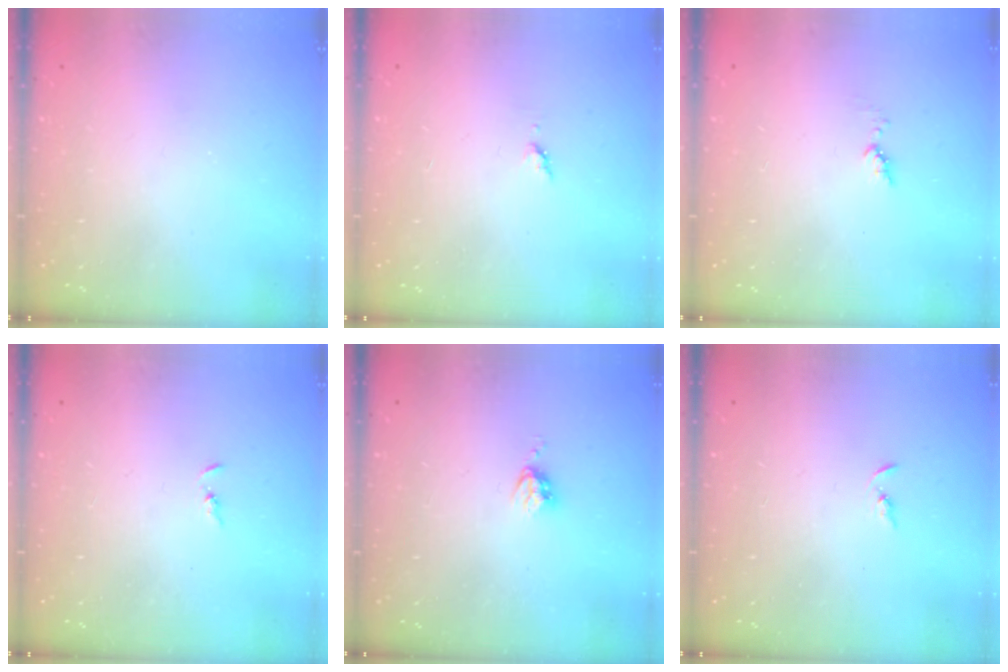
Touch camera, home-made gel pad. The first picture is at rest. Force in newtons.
{"total": 3.5, "press": 3.4, "slide": 0.5}
{"total": 3.7, "press": 3.6, "slide": 0.4}
{"total": 1.3, "press": 1.2, "slide": 0.3}
{"total": 4.0, "press": 3.9, "slide": 0.6}
{"total": 2.4, "press": 2.3, "slide": 0.2}